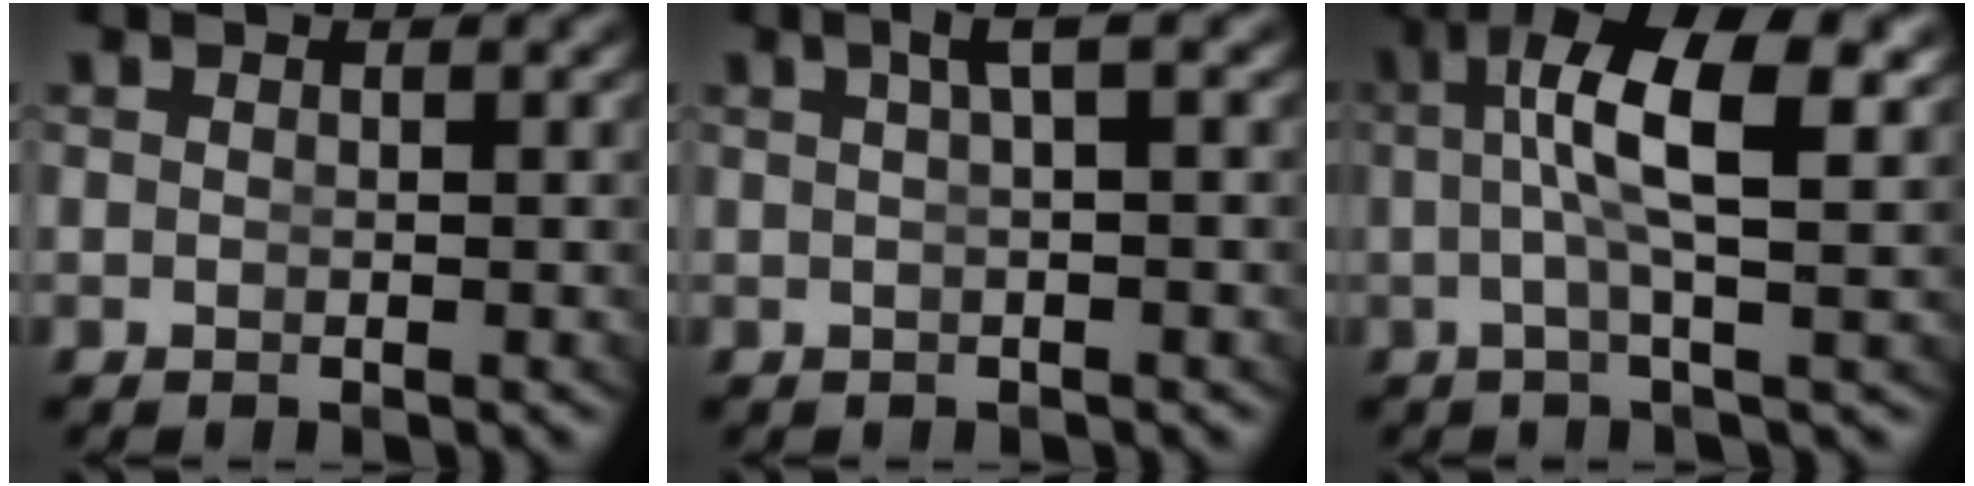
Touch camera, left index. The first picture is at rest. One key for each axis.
{"total": 2.3, "fx": 0.9, "fy": -0.1, "fz": 2.1, "tx": -0.024, "ty": 0.015, "tz": 0.014}
{"total": 7.8, "fx": 1.8, "fy": 2.6, "fz": 7.2, "tx": -0.133, "ty": 0.007, "tz": 0.027}